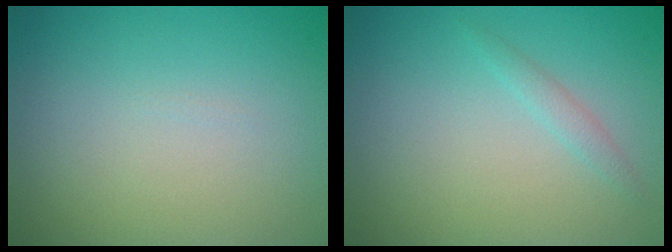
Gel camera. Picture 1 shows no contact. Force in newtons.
{"total": 1.0, "press": 1.0, "slide": 0.1}